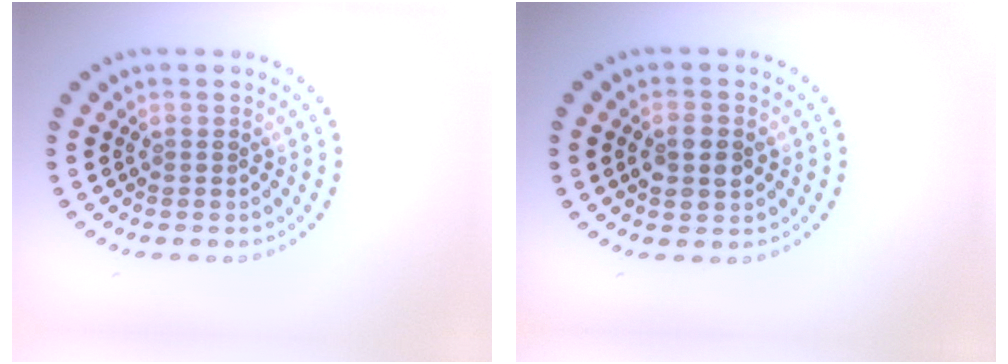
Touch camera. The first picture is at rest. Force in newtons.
{"total": 2.9, "press": 2.9, "slide": 0.1}